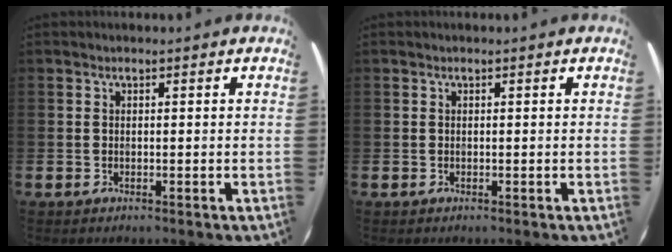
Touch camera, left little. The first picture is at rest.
{"total": 0.0}